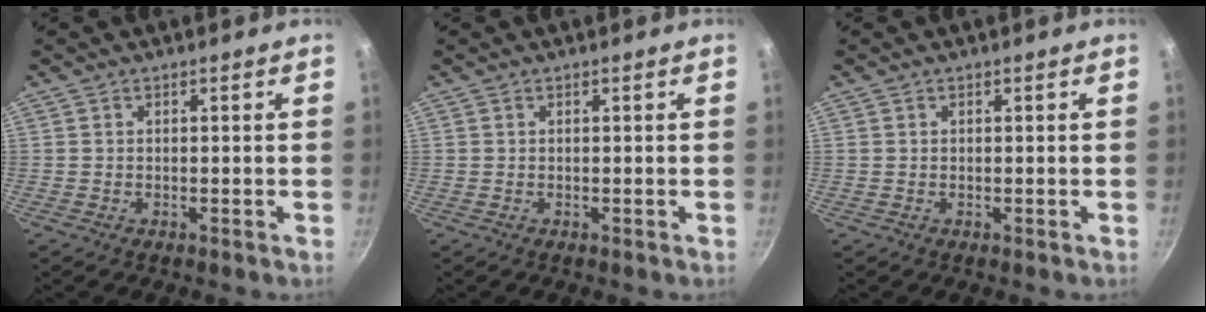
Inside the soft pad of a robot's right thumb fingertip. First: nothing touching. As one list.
[{"total": 0.0}, {"total": 0.0}]